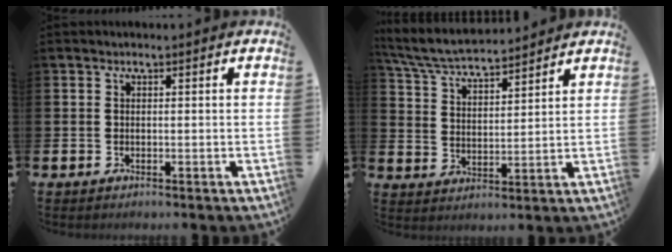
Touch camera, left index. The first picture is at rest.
{"total": 6.4, "force": [6.1, 0.8, 1.5], "torque": [-0.058, -0.032, 0.108]}